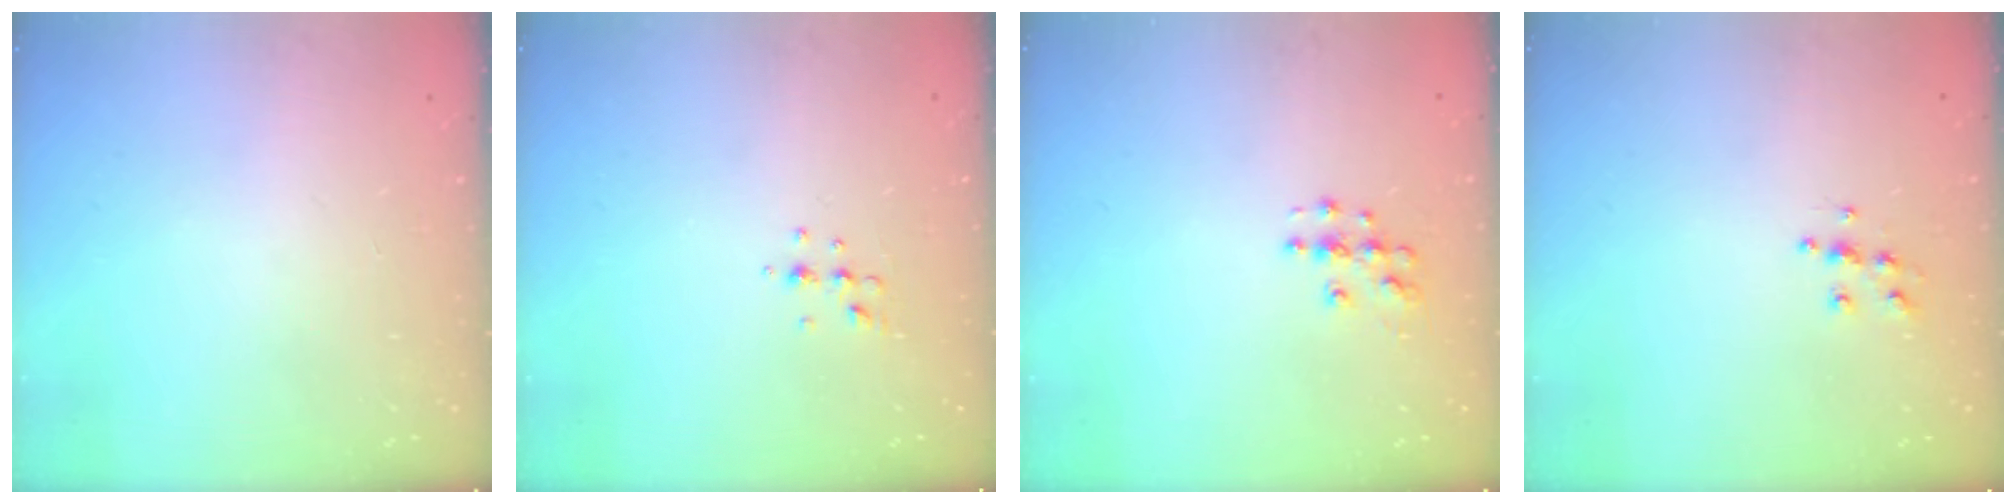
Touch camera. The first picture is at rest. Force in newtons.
{"total": 4.7, "press": 4.5, "slide": 1.3}
{"total": 4.9, "press": 4.9, "slide": 0.1}
{"total": 5.5, "press": 5.5, "slide": 0.3}